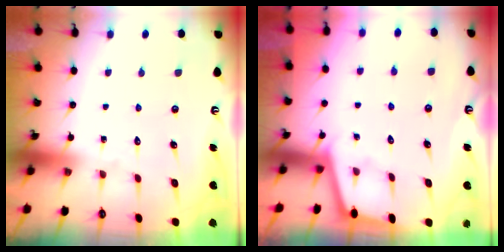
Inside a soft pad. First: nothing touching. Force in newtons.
{"total": 1.7, "press": 1.7, "slide": 0.3}